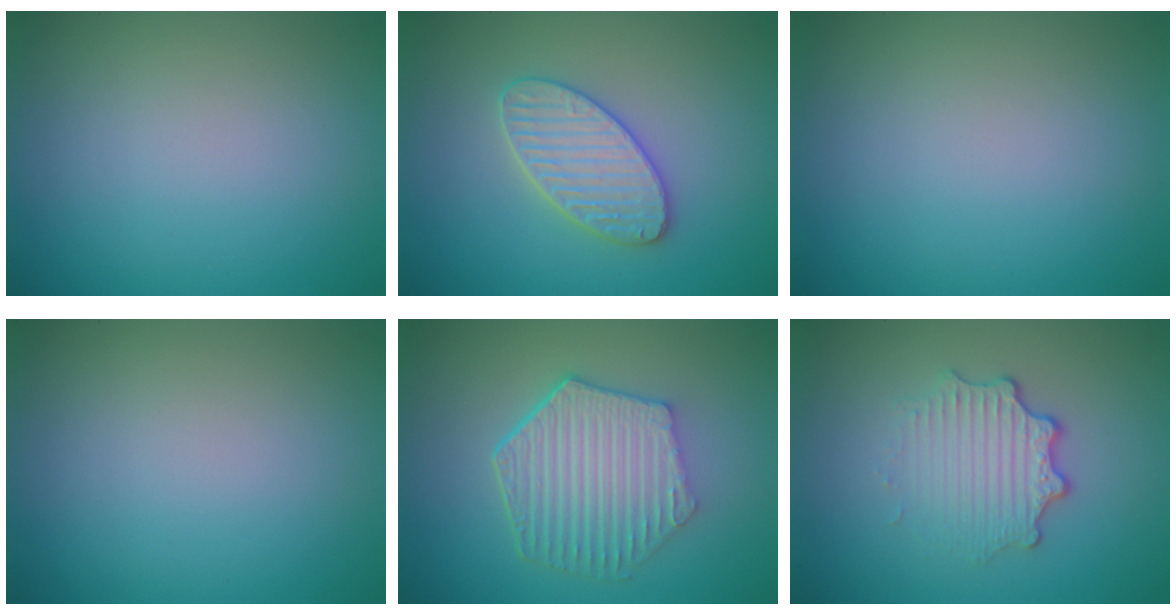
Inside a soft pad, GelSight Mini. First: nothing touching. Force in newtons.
{"total": 3.5, "press": 3.5, "slide": 0.3}
{"total": 0.0}
{"total": 0.0}
{"total": 6.3, "press": 4.6, "slide": 4.3}
{"total": 3.4, "press": 2.6, "slide": 2.2}